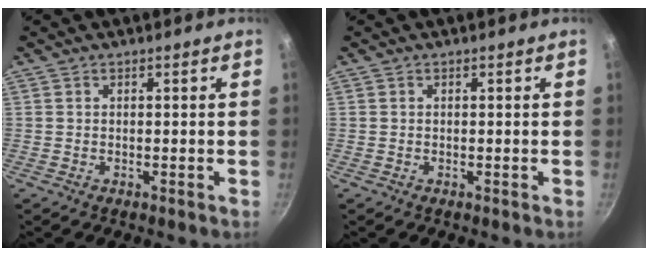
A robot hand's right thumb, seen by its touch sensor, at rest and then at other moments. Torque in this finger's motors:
{"motor_torque": [-0.15, -0.18, 0.12, 0.10, 0.04]}